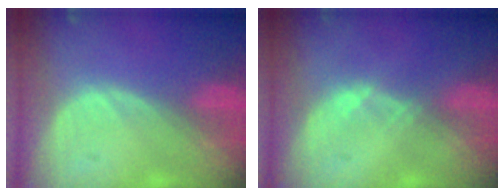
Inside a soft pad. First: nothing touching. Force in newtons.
{"total": 0.8, "press": 0.8, "slide": 0.1}